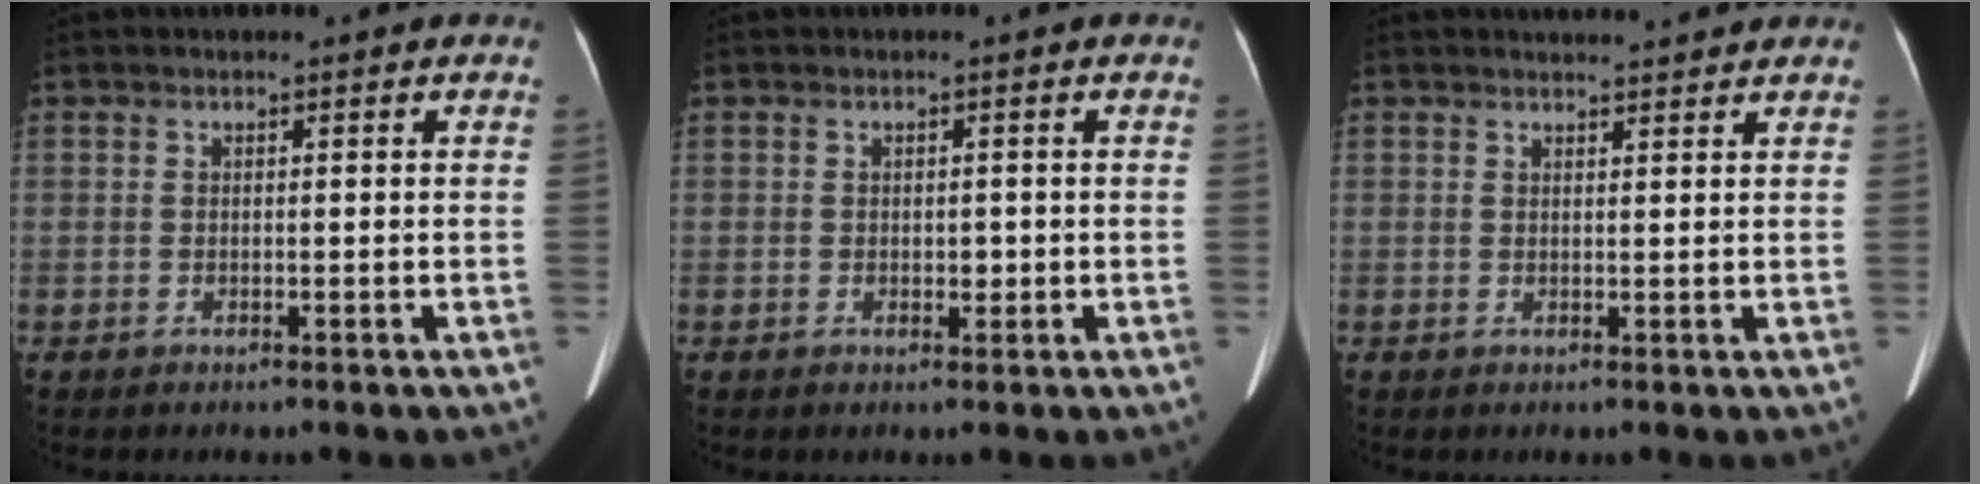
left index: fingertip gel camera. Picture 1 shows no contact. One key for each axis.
{"total": 1.3, "fx": -0.2, "fy": 0.8, "fz": 1.0, "tx": -0.014, "ty": -0.001, "tz": -0.001}
{"total": 3.7, "fx": 3.6, "fy": 0.4, "fz": 0.7, "tx": -0.017, "ty": 0.014, "tz": 0.046}